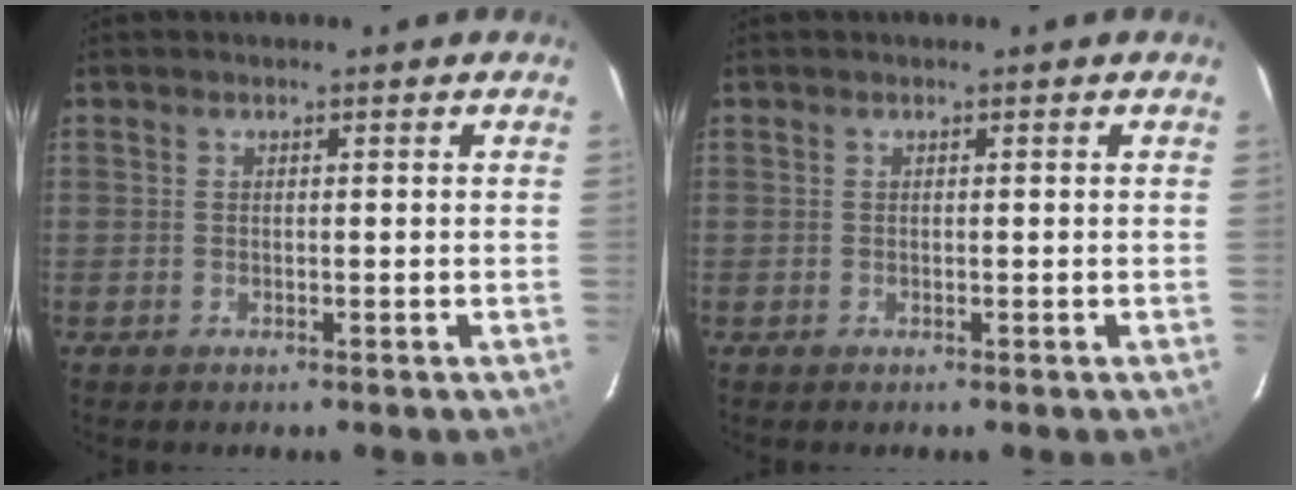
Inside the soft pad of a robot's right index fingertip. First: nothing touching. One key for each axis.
{"total": 0.0}